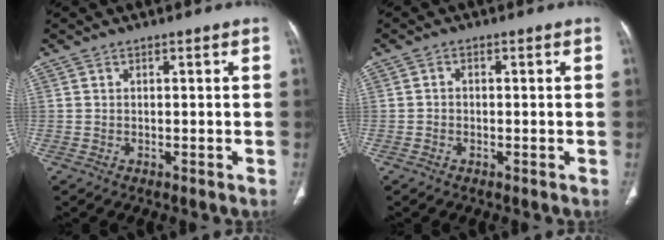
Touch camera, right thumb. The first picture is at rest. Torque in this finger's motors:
{"motor_torque": [-0.19, -0.16, -0.15, 0.10, -0.03]}